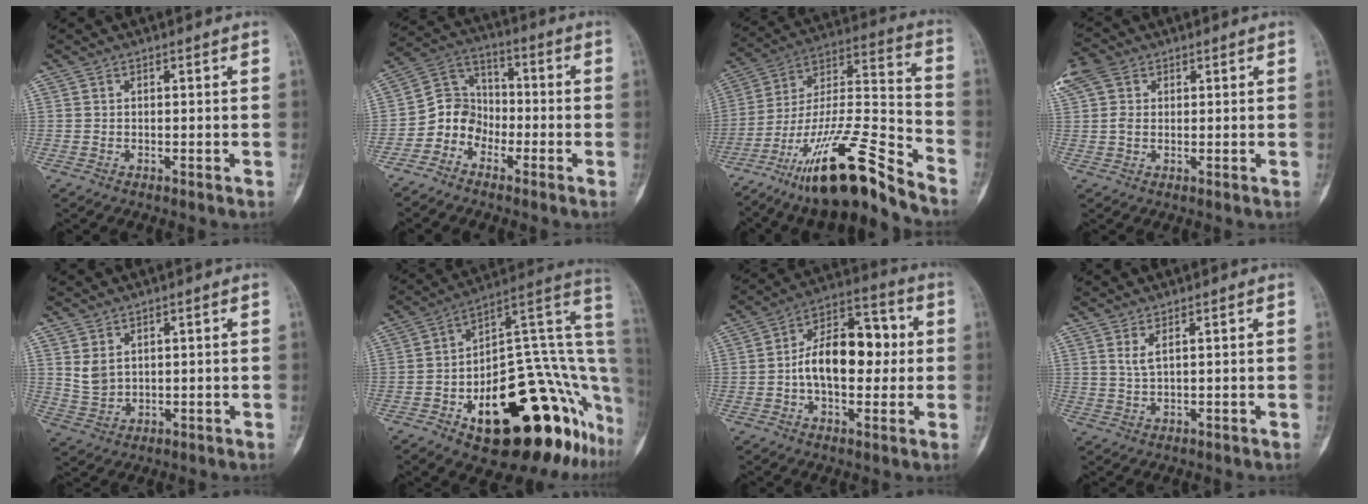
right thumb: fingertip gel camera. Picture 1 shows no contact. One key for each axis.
{"total": 7.8, "fx": -4.0, "fy": 6.4, "fz": 1.9, "tx": -0.006, "ty": 0.059, "tz": -0.088}
{"total": 22.4, "fx": -16.0, "fy": 3.8, "fz": 15.1, "tx": -0.290, "ty": 0.081, "tz": -0.285}
{"total": 6.5, "fx": 2.6, "fy": 4.7, "fz": 3.6, "tx": -0.084, "ty": 0.015, "tz": 0.050}
{"total": 4.0, "fx": 1.7, "fy": 2.7, "fz": 2.4, "tx": -0.041, "ty": -0.012, "tz": 0.046}
{"total": 29.0, "fx": -12.2, "fy": 11.9, "fz": 23.4, "tx": -0.207, "ty": 0.091, "tz": -0.177}
{"total": 14.7, "fx": 0.0, "fy": 8.6, "fz": 12.0, "tx": -0.163, "ty": 0.035, "tz": -0.010}
{"total": 2.3, "fx": 1.2, "fy": 0.3, "fz": 2.0, "tx": -0.049, "ty": -0.009, "tz": 0.032}